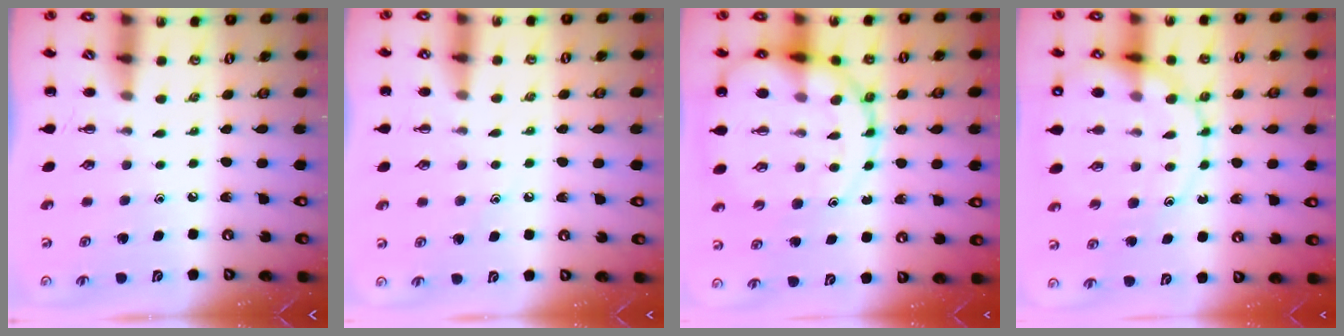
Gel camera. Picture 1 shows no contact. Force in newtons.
{"total": 7.8, "press": 7.7, "slide": 1.4}
{"total": 17.2, "press": 17.0, "slide": 3.1}
{"total": 16.7, "press": 16.4, "slide": 3.4}